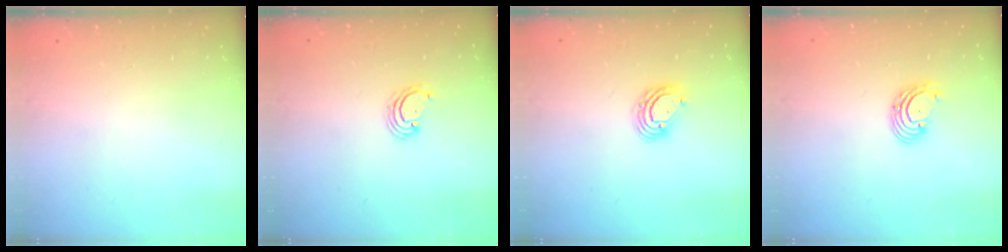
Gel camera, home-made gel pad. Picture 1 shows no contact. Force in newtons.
{"total": 2.3, "press": 2.3, "slide": 0.1}
{"total": 6.4, "press": 6.3, "slide": 1.2}
{"total": 2.8, "press": 2.8, "slide": 0.2}